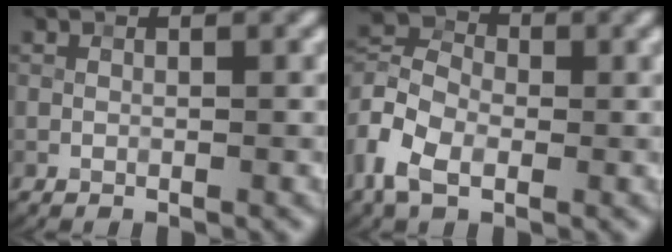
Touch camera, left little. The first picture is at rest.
{"total": 6.1, "force": [-2.0, 4.1, 4.1], "torque": [-0.090, 0.010, -0.056]}